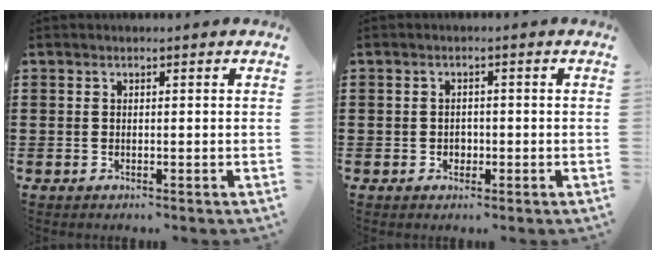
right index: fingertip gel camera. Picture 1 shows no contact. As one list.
[{"total": 1.4, "force": [-0.4, 1.2, 0.6], "torque": [-0.014, 0.003, -0.009]}]